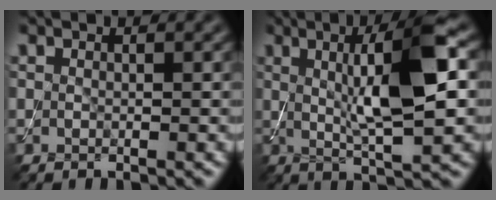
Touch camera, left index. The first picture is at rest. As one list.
[{"total": 9.0, "force": [1.3, 2.0, 8.7], "torque": [-0.132, 0.001, 0.025]}]